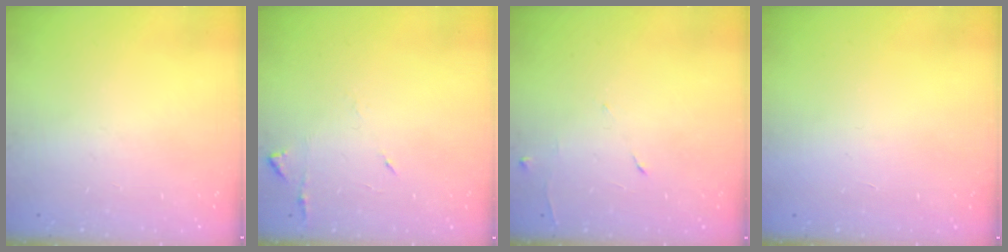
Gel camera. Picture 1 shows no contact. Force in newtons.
{"total": 5.8, "press": 5.8, "slide": 0.7}
{"total": 5.1, "press": 5.1, "slide": 0.8}
{"total": 1.7, "press": 1.7, "slide": 0.1}